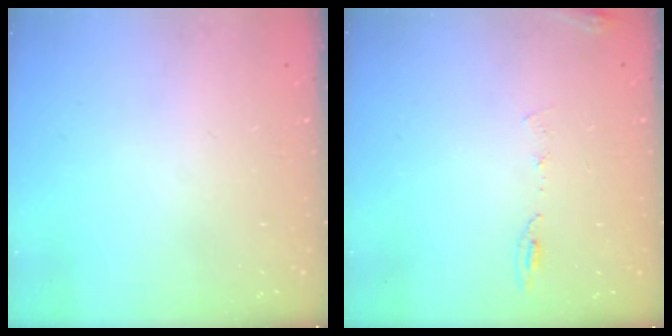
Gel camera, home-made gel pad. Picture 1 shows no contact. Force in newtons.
{"total": 6.4, "press": 6.2, "slide": 1.6}